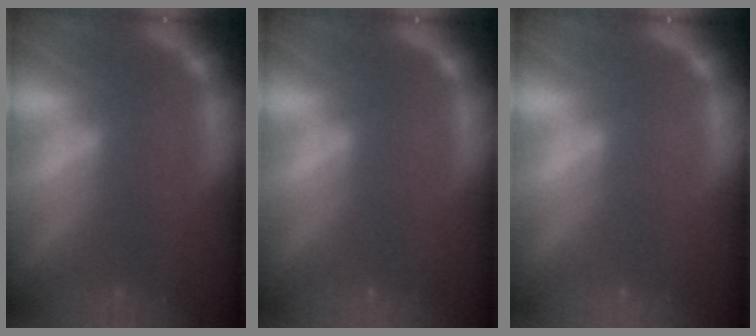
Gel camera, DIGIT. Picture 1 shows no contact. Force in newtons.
{"total": 0.0}
{"total": 0.0}